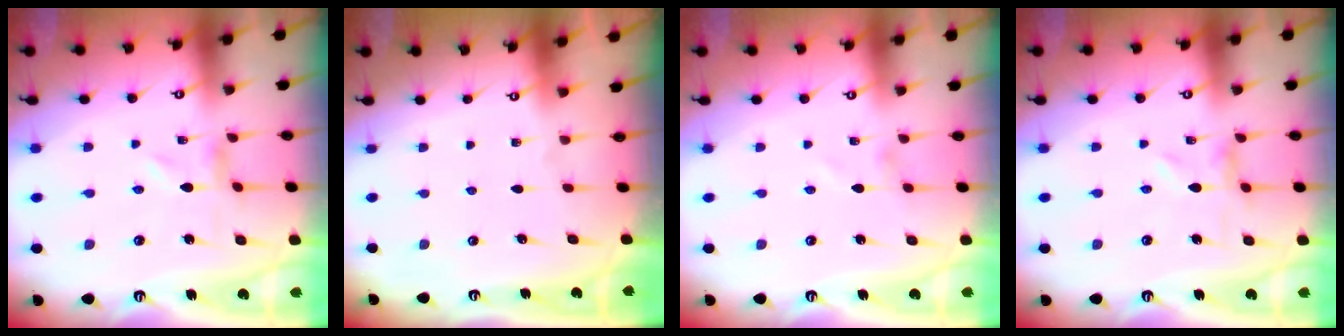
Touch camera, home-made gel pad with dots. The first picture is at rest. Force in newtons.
{"total": 0.0}
{"total": 0.7, "press": 0.7, "slide": 0.0}
{"total": 0.0}